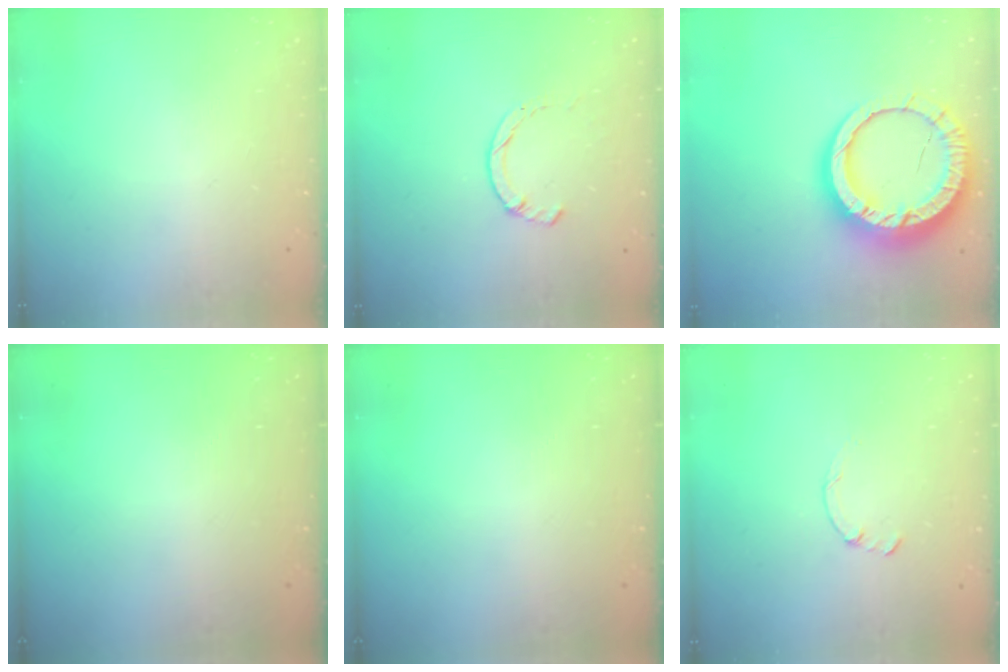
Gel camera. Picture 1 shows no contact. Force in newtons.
{"total": 2.3, "press": 2.3, "slide": 0.5}
{"total": 19.3, "press": 19.2, "slide": 1.7}
{"total": 0.0}
{"total": 0.0}
{"total": 0.0}